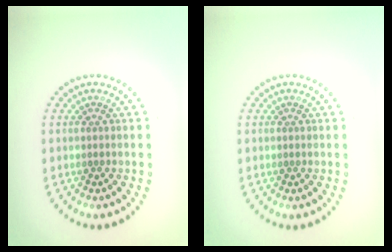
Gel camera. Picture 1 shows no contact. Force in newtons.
{"total": 0.0}